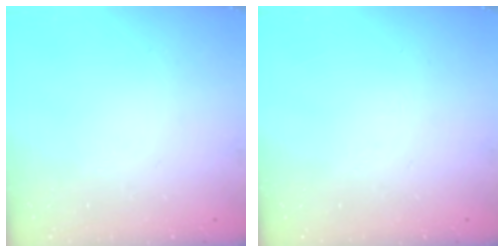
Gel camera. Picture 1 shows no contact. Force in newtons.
{"total": 0.0}